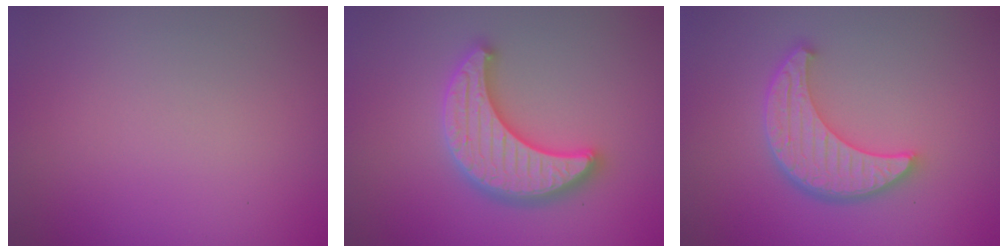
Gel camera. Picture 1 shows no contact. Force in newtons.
{"total": 5.3, "press": 5.2, "slide": 0.8}
{"total": 5.6, "press": 4.3, "slide": 3.6}